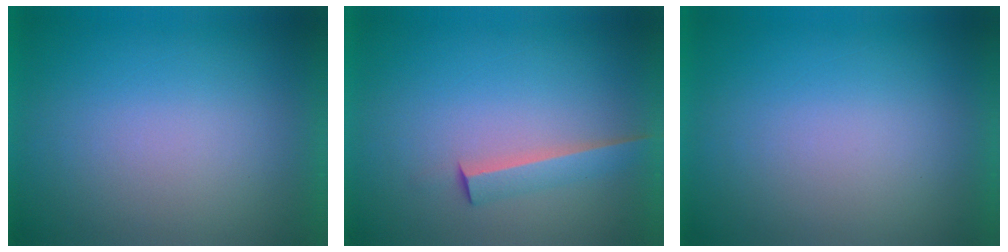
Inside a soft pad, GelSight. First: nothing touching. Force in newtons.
{"total": 2.4}
{"total": 0.0}